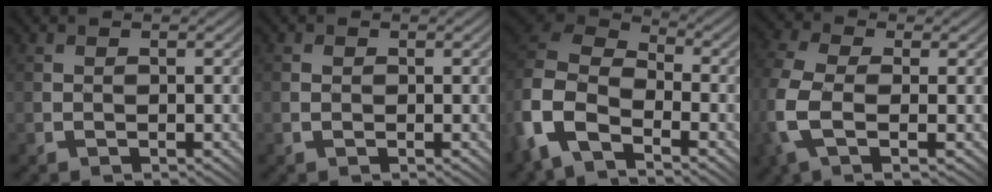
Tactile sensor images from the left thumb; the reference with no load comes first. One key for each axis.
{"total": 1.0, "fx": 0.2, "fy": 0.9, "fz": 0.2, "tx": -0.001, "ty": 0.004, "tz": 0.003}
{"total": 11.9, "fx": -5.4, "fy": 7.7, "fz": 7.3, "tx": -0.185, "ty": -0.042, "tz": -0.094}
{"total": 8.9, "fx": -1.8, "fy": 5.0, "fz": 7.1, "tx": -0.219, "ty": -0.008, "tz": -0.041}